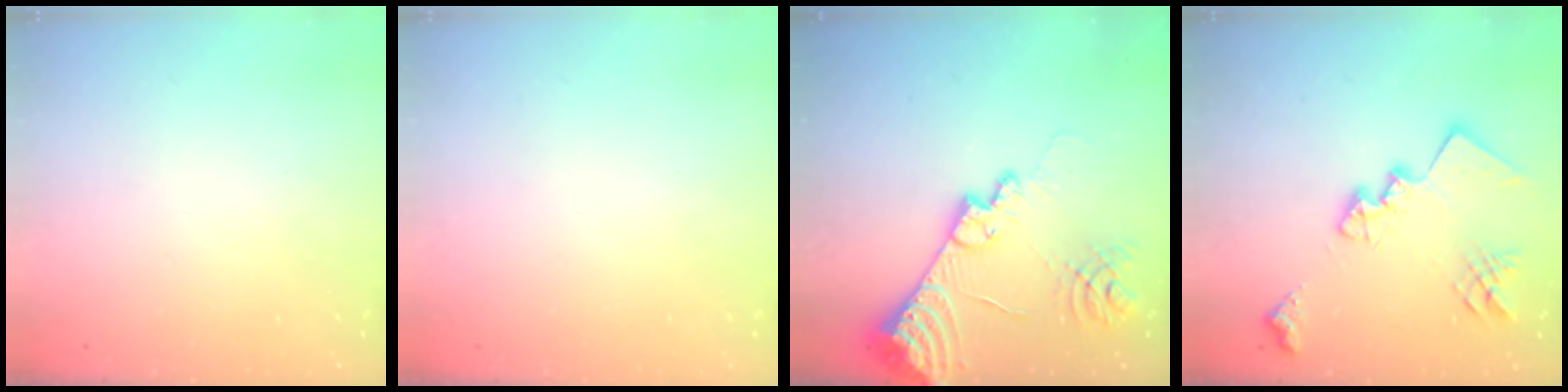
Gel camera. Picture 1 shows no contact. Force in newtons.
{"total": 0.0}
{"total": 15.2, "press": 15.0, "slide": 1.8}
{"total": 19.6, "press": 19.6, "slide": 0.8}